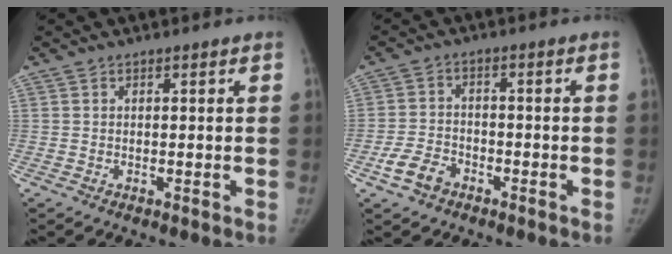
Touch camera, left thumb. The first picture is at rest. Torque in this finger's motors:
{"motor_torque": [-0.26, 0.30, 0.27, 0.19, 0.01]}